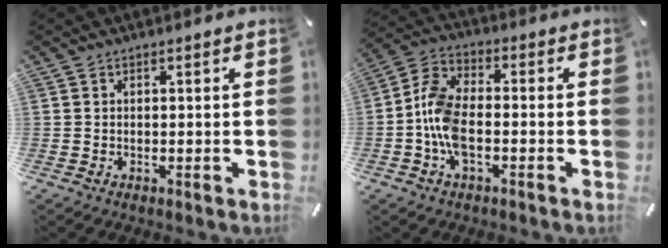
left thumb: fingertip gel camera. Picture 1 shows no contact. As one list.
[{"total": 9.1, "force": [-3.0, 4.9, 7.0], "torque": [-0.159, 0.004, -0.055]}]